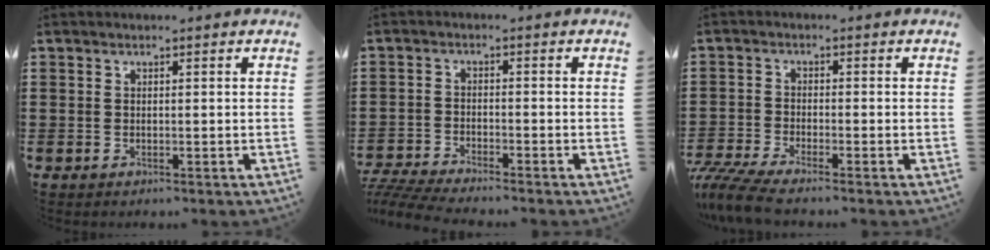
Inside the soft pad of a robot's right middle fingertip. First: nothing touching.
{"total": 4.3, "force": [-4.1, -0.1, 1.1], "torque": [-0.042, -0.015, -0.088]}
{"total": 4.4, "force": [-3.9, 0.0, 2.1], "torque": [-0.065, -0.021, -0.083]}